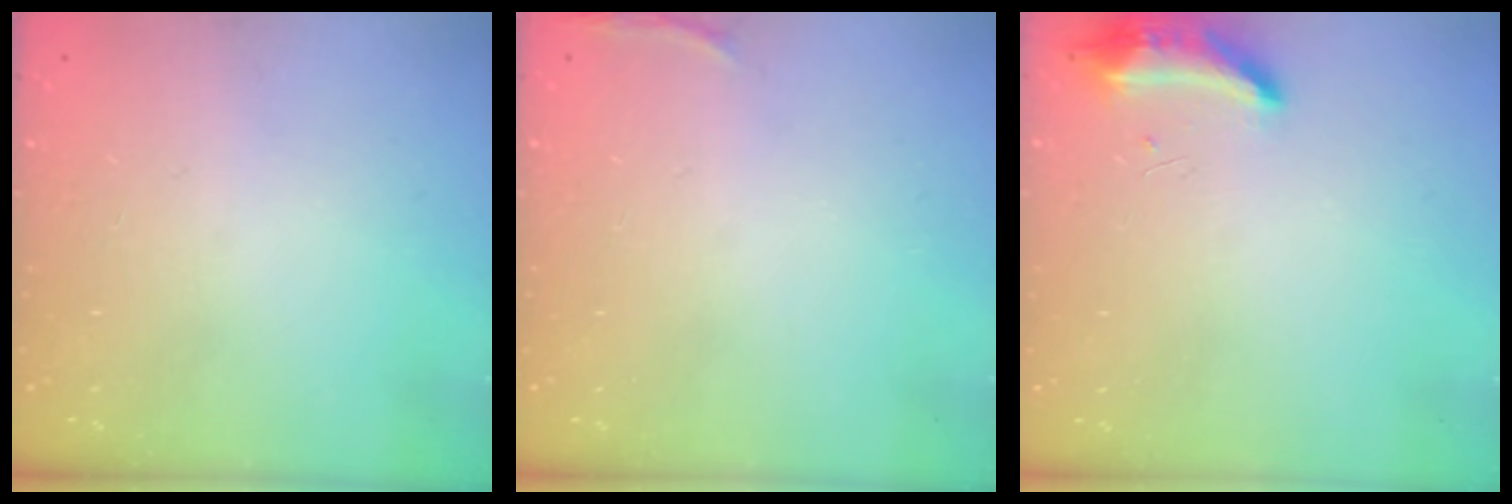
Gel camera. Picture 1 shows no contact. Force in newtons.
{"total": 3.0, "press": 1.9, "slide": 2.3}
{"total": 18.6, "press": 10.8, "slide": 15.1}